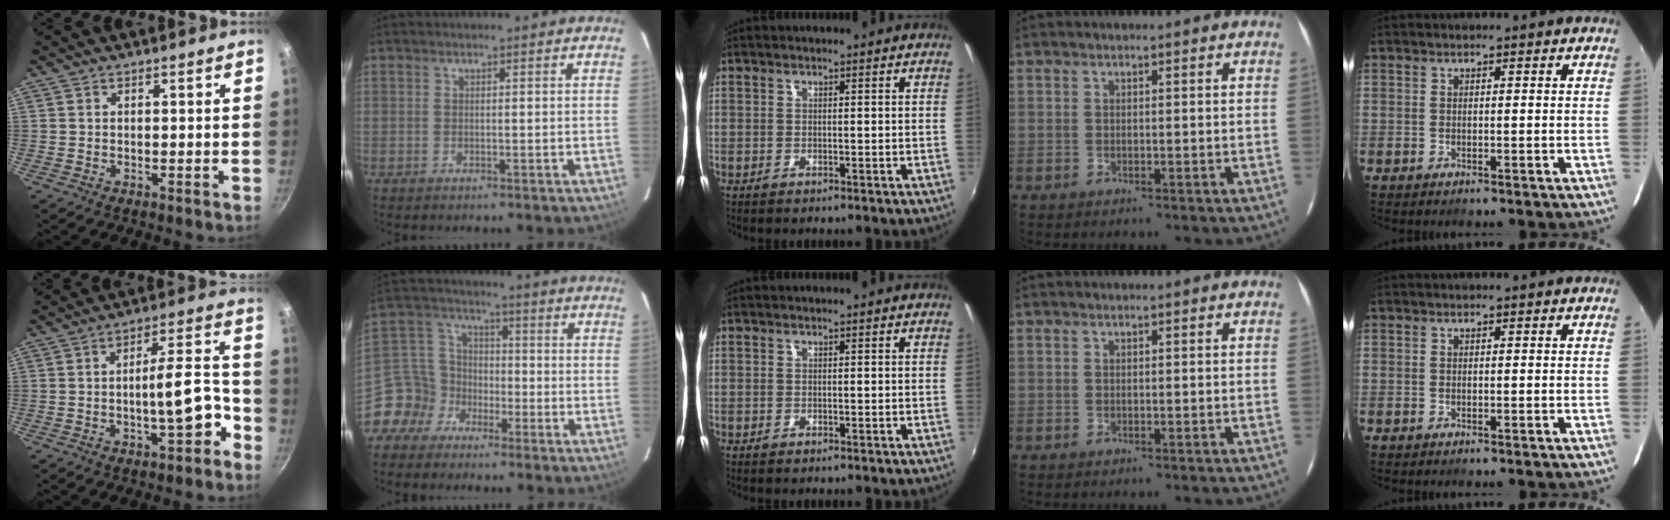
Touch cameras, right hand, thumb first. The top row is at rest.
{"thumb": {"total": 10.6, "force": [-5.4, 4.1, 8.1], "torque": [-0.057, 0.075, -0.066]}, "index": {"total": 8.2, "force": [-5.6, 6.0, 0.3], "torque": [-0.020, 0.036, -0.117]}}